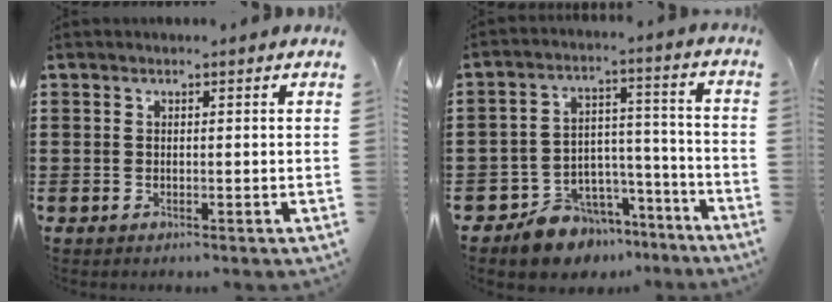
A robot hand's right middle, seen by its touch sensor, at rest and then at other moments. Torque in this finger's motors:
{"motor_torque": [2.14, 0.00, 0.15, 0.09]}